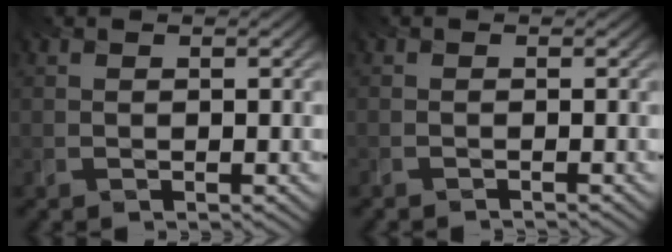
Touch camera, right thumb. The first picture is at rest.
{"total": 0.9, "force": [-0.9, 0.0, -0.2], "torque": [0.006, -0.009, -0.019]}